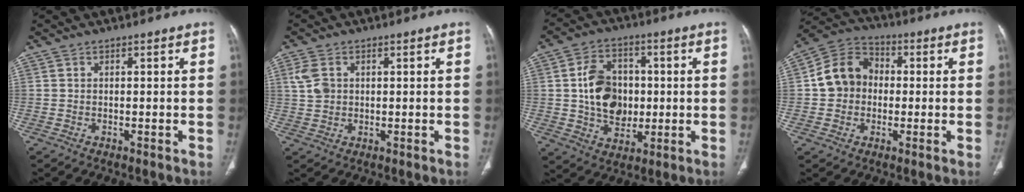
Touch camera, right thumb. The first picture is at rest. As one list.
[{"total": 4.2, "force": [1.0, 3.2, 2.6], "torque": [-0.052, 0.003, 0.022]}, {"total": 12.7, "force": [0.4, 9.6, 8.3], "torque": [-0.113, 0.009, 0.011]}, {"total": 10.4, "force": [0.0, 8.9, 5.4], "torque": [-0.079, 0.030, -0.013]}]